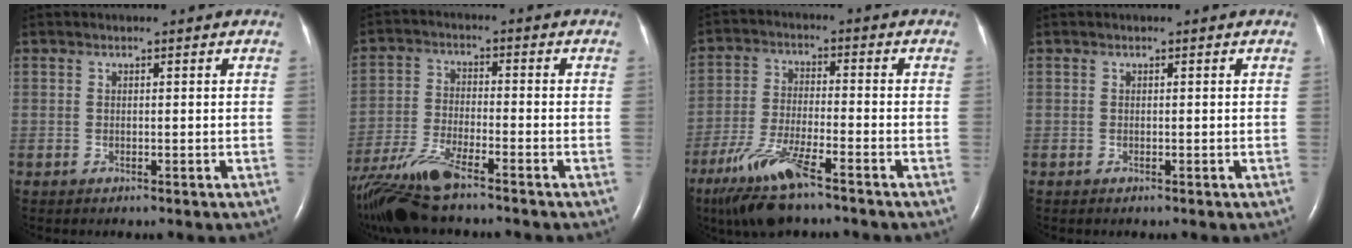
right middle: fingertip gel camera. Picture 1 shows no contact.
{"total": 11.8, "force": [-9.3, 1.7, 7.0], "torque": [-0.147, -0.022, -0.173]}
{"total": 10.5, "force": [-7.0, 1.4, 7.7], "torque": [-0.166, -0.027, -0.130]}
{"total": 0.0}